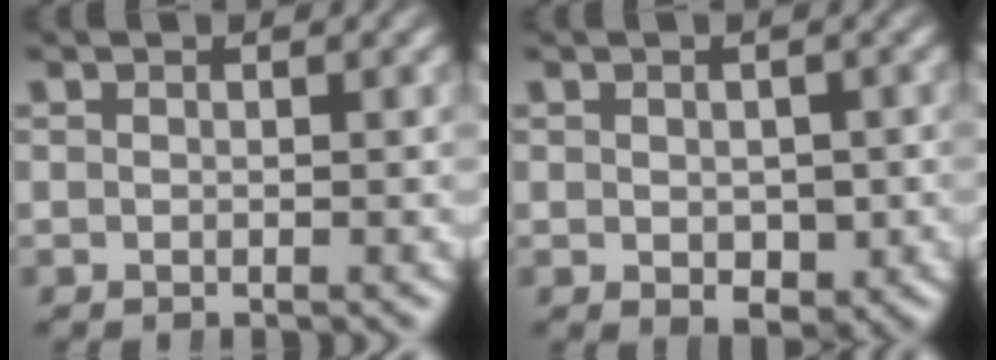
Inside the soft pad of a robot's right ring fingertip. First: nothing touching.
{"total": 2.8, "force": [-1.0, 1.5, 2.1], "torque": [-0.026, -0.022, 0.001]}